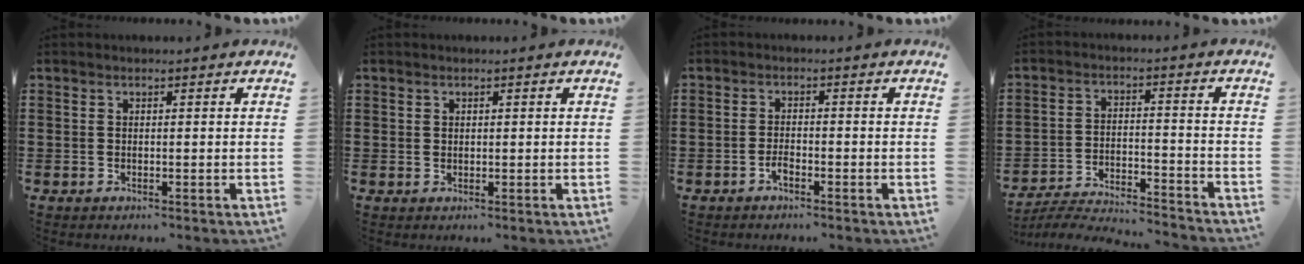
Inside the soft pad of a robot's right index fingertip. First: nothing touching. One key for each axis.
{"total": 0.7, "fx": 0.4, "fy": 0.6, "fz": 0.2, "tx": -0.006, "ty": 0.003, "tz": 0.008}
{"total": 1.8, "fx": -1.2, "fy": 0.5, "fz": 1.2, "tx": -0.026, "ty": -0.002, "tz": -0.023}
{"total": 5.1, "fx": -5.0, "fy": 0.1, "fz": 0.9, "tx": -0.031, "ty": -0.002, "tz": -0.106}